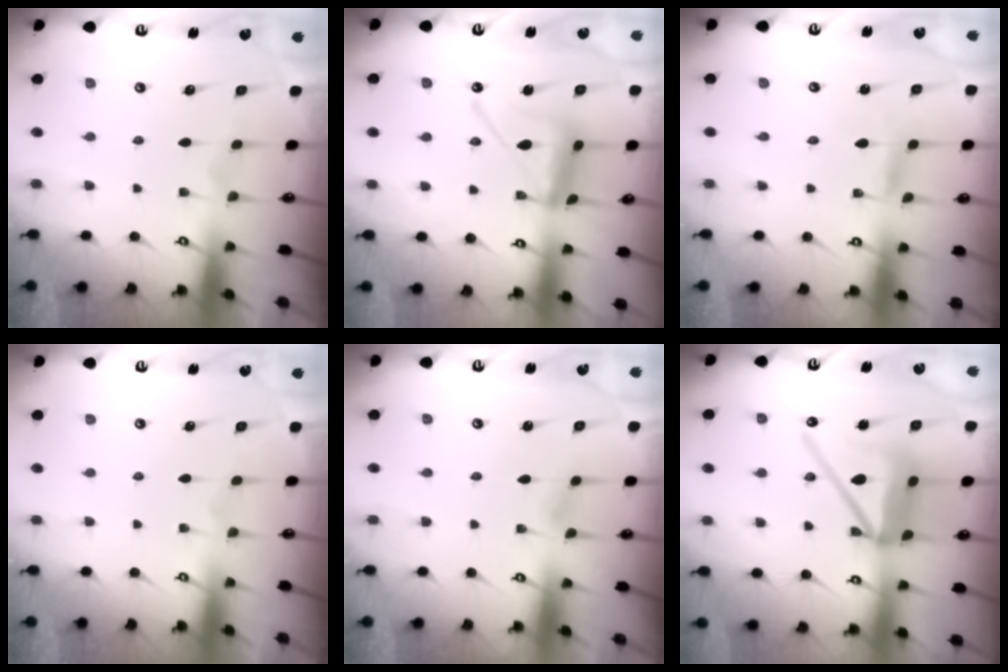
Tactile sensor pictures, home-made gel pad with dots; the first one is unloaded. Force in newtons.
{"total": 13.6, "press": 13.5, "slide": 1.2}
{"total": 2.2, "press": 2.2, "slide": 0.2}
{"total": 0.0}
{"total": 2.8, "press": 2.8, "slide": 0.3}
{"total": 15.5, "press": 15.4, "slide": 1.9}